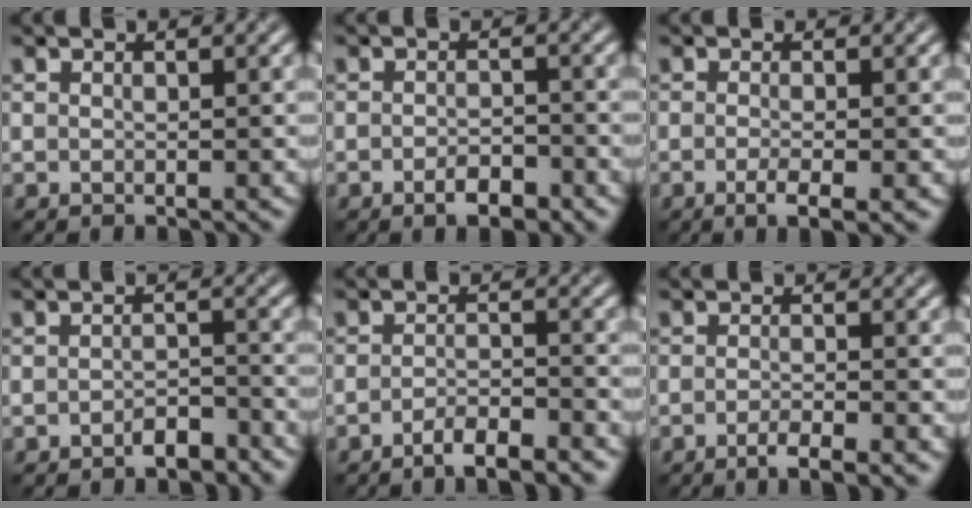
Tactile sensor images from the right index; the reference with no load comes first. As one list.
[{"total": 2.5, "force": [-1.4, 0.9, 1.9], "torque": [-0.029, -0.001, -0.023]}, {"total": 2.7, "force": [-0.9, 0.7, 2.5], "torque": [-0.041, -0.008, -0.018]}, {"total": 2.1, "force": [-1.6, 0.7, 1.1], "torque": [-0.015, 0.006, -0.029]}, {"total": 3.3, "force": [-2.4, 0.7, 2.2], "torque": [-0.030, 0.005, -0.048]}, {"total": 2.8, "force": [-1.5, 0.7, 2.3], "torque": [-0.033, -0.001, -0.031]}]